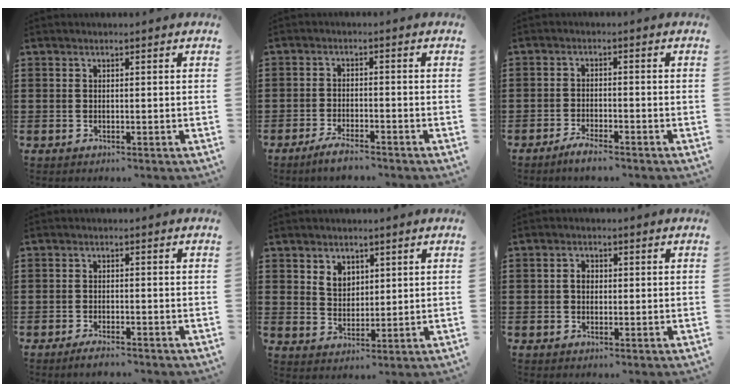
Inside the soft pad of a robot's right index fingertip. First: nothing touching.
{"total": 3.1, "force": [-2.8, 0.3, 1.3], "torque": [-0.030, 0.002, -0.057]}
{"total": 2.6, "force": [-2.3, 0.2, 1.0], "torque": [-0.027, 0.003, -0.047]}
{"total": 1.7, "force": [-1.6, 0.1, 0.6], "torque": [-0.012, 0.000, -0.030]}
{"total": 3.7, "force": [2.2, 2.7, 1.1], "torque": [-0.031, 0.011, 0.042]}
{"total": 1.8, "force": [0.1, 1.2, 1.3], "torque": [-0.026, 0.006, 0.000]}